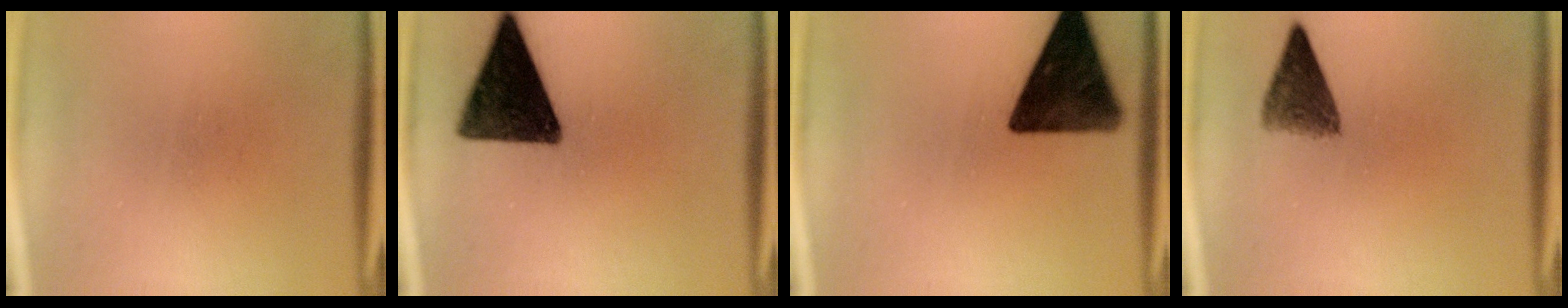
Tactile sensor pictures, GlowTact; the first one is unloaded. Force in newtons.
{"total": 15.1}
{"total": 14.9}
{"total": 5.4}